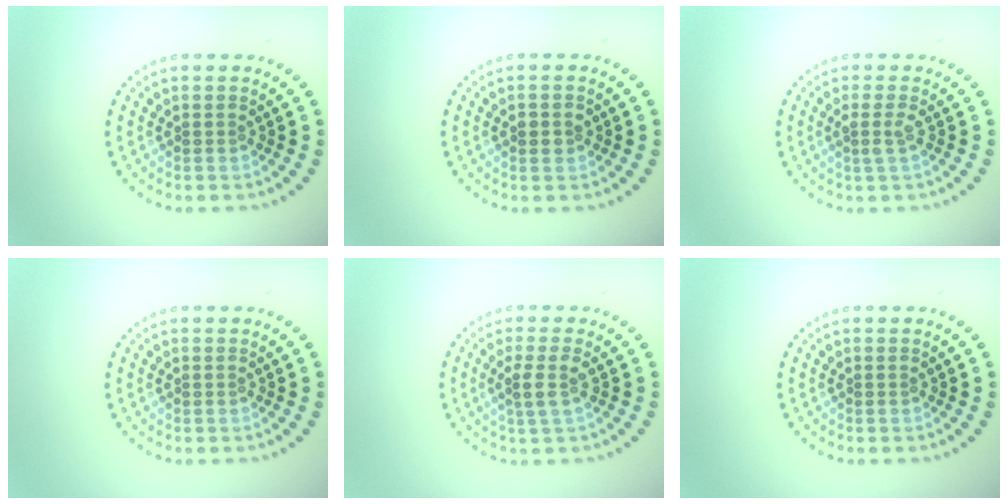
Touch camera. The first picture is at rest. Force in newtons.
{"total": 1.4, "press": 1.3, "slide": 0.1}
{"total": 1.4, "press": 1.1, "slide": 0.8}
{"total": 0.0}
{"total": 2.3, "press": 1.8, "slide": 1.5}
{"total": 0.0}